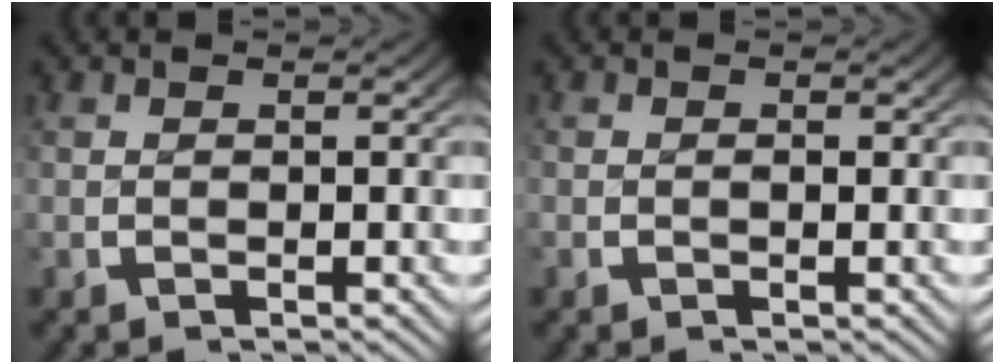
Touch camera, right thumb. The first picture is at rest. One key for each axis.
{"total": 0.5, "fx": -0.2, "fy": 0.4, "fz": 0.2, "tx": -0.003, "ty": -0.005, "tz": -0.006}